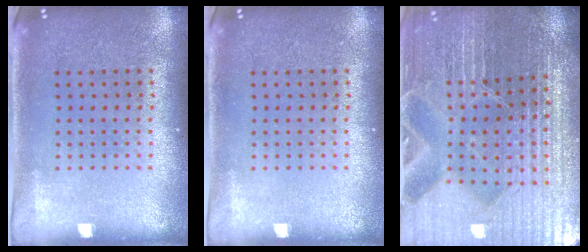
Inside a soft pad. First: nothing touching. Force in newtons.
{"total": 0.0}
{"total": 5.1, "press": 4.9, "slide": 1.5}